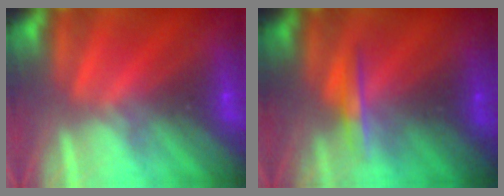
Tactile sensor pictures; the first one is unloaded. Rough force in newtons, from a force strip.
{"total": 1.7}